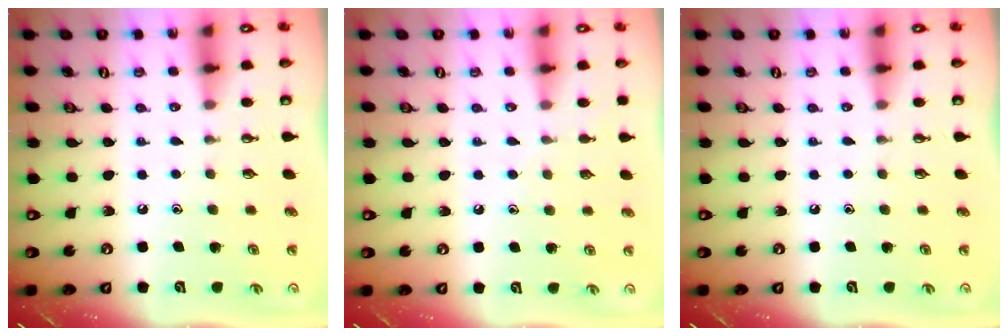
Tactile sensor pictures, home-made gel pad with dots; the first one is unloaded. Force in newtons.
{"total": 3.3, "press": 3.2, "slide": 0.3}
{"total": 0.0}